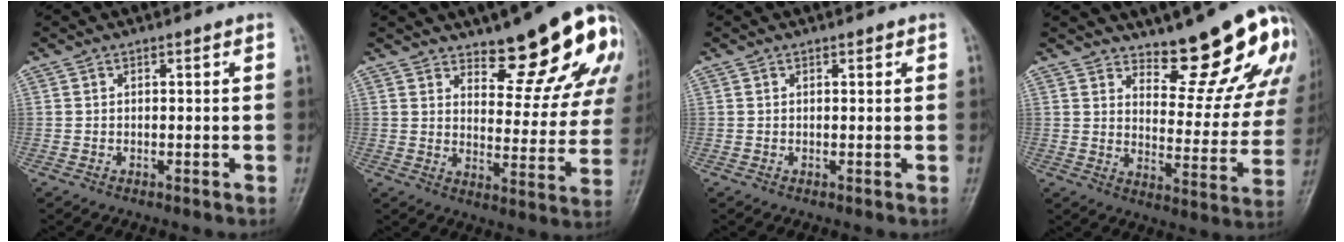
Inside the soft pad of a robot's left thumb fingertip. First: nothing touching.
{"total": 15.7, "force": [11.3, 4.9, 9.8], "torque": [-0.084, -0.094, 0.151]}
{"total": 0.9, "force": [0.5, 0.3, 0.6], "torque": [-0.007, 0.000, 0.006]}
{"total": 16.4, "force": [13.2, 4.3, 8.7], "torque": [-0.068, -0.120, 0.176]}